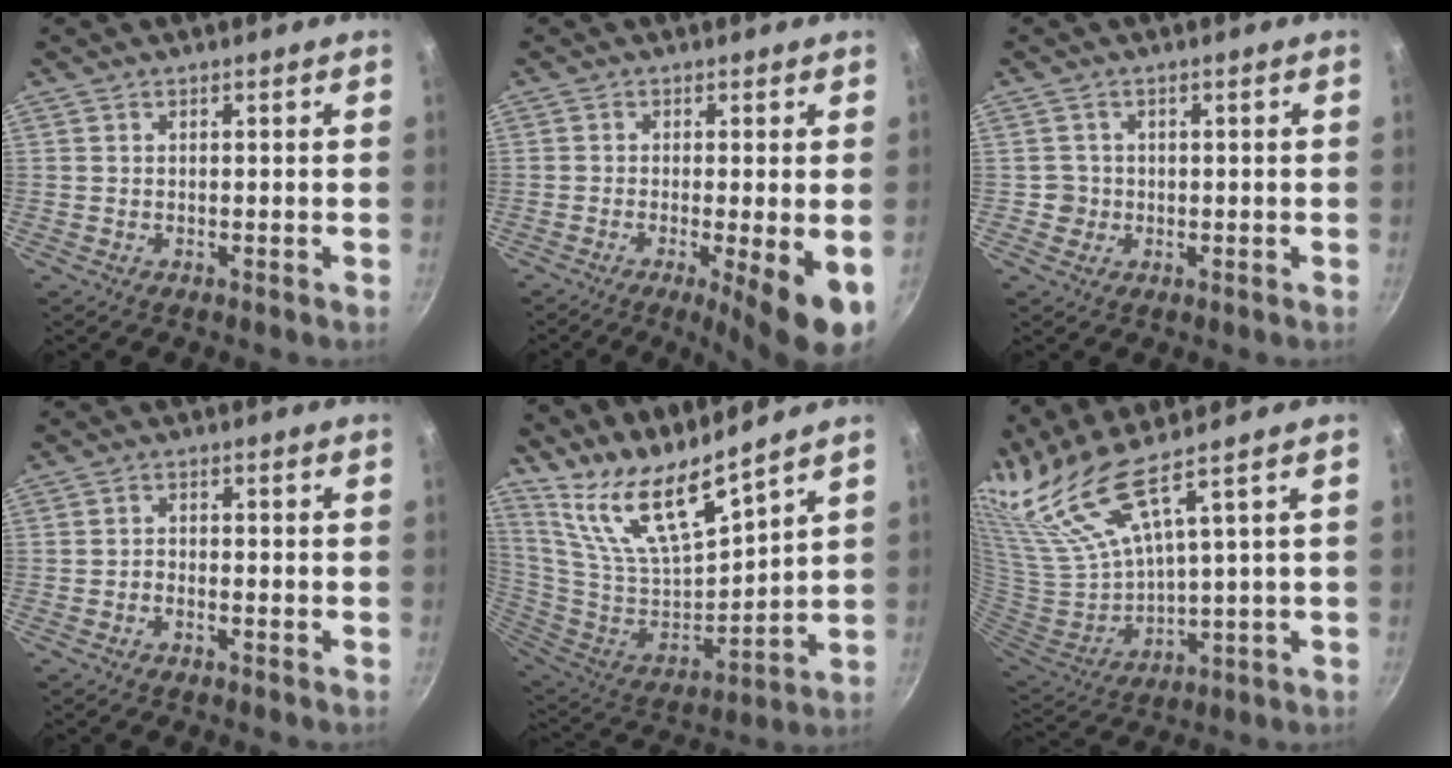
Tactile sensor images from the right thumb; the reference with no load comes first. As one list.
[{"total": 8.9, "force": [-2.4, 1.3, 8.5], "torque": [-0.120, -0.007, -0.032]}, {"total": 2.1, "force": [-0.1, 2.1, 0.1], "torque": [0.016, 0.007, -0.001]}, {"total": 1.6, "force": [-1.2, 0.7, 0.9], "torque": [-0.019, 0.013, -0.024]}, {"total": 16.7, "force": [13.7, 3.2, 9.0], "torque": [-0.152, -0.114, 0.277]}, {"total": 13.6, "force": [10.2, 1.2, 8.9], "torque": [-0.179, -0.060, 0.226]}]